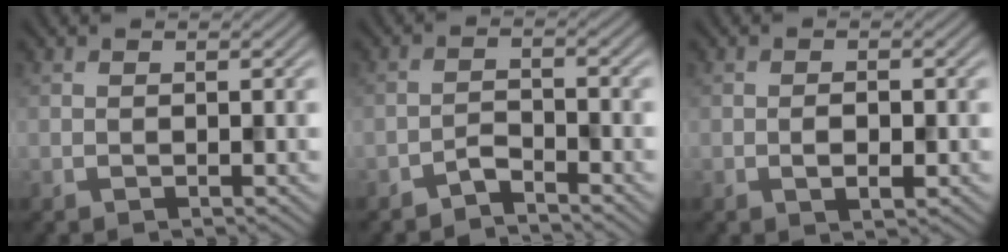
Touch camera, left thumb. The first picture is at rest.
{"total": 2.2, "force": [-2.0, 0.3, 0.8], "torque": [-0.014, 0.007, -0.047]}
{"total": 2.2, "force": [-0.6, 1.1, 1.8], "torque": [-0.029, 0.001, -0.010]}